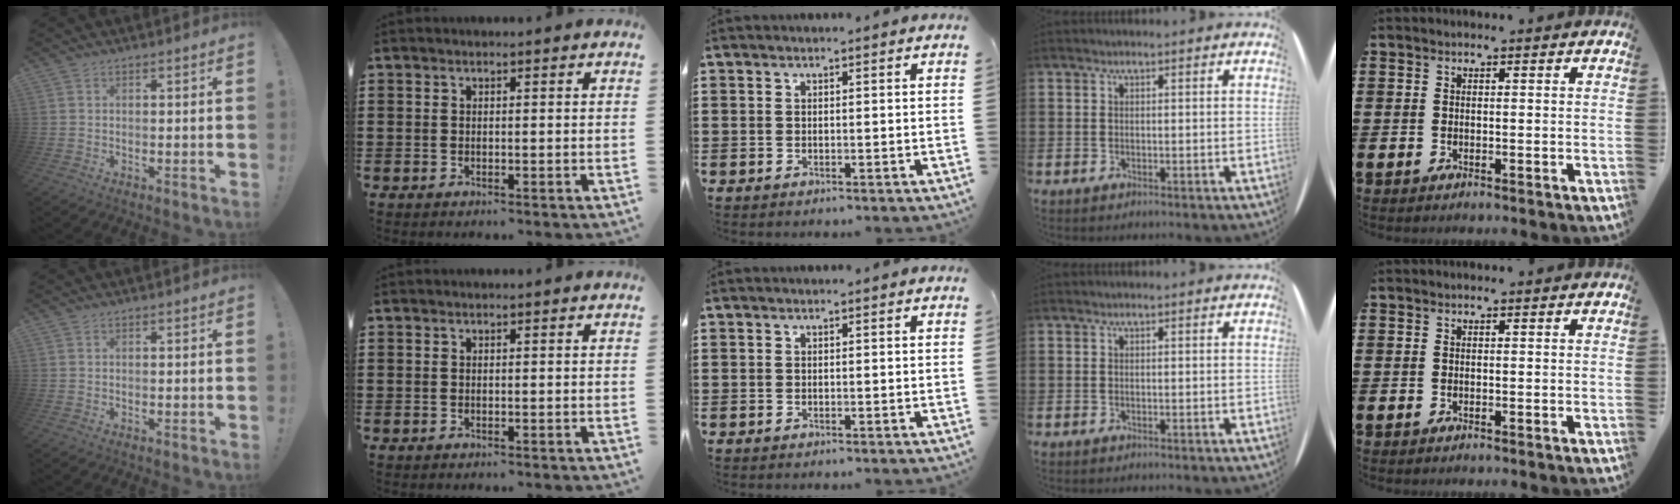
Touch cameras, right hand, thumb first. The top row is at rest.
{}